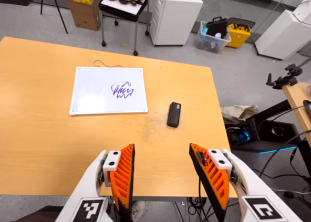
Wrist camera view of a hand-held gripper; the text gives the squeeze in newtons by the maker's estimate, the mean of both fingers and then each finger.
{"total": 0.0}